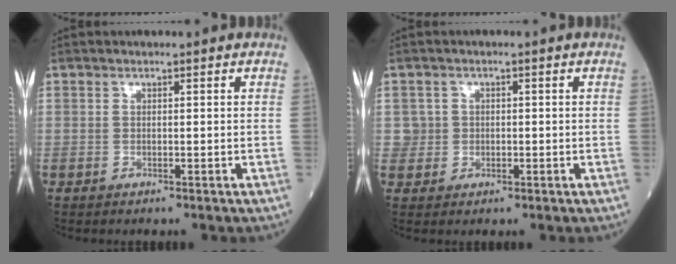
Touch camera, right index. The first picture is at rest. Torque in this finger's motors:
{"motor_torque": [-0.12, 0.07, -0.03, -0.03]}